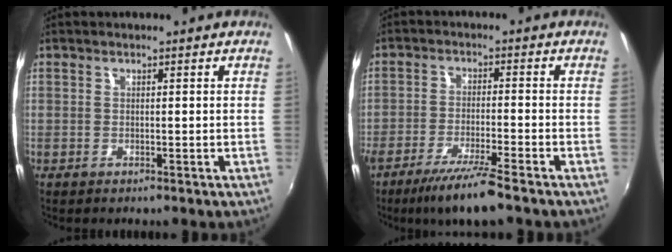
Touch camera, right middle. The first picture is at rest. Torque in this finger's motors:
{"motor_torque": [0.86, -1.07, 0.23, 0.11]}